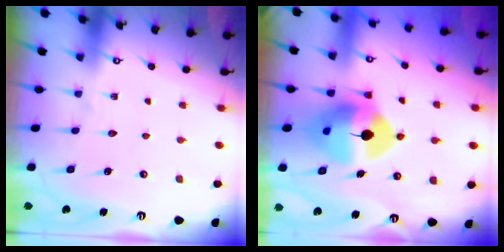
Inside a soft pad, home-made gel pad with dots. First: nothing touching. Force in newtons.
{"total": 13.1, "press": 12.9, "slide": 1.9}